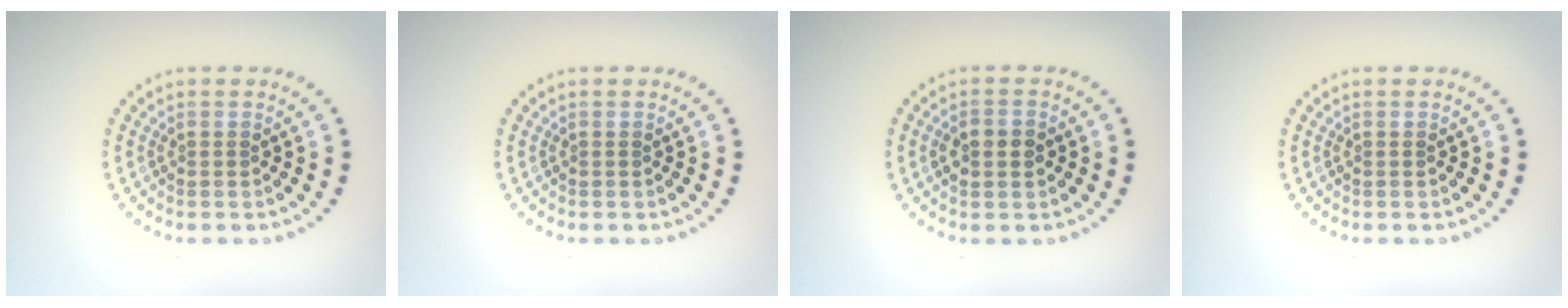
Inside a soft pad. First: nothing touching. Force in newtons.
{"total": 0.0}
{"total": 2.8, "press": 2.8, "slide": 0.3}
{"total": 0.0}